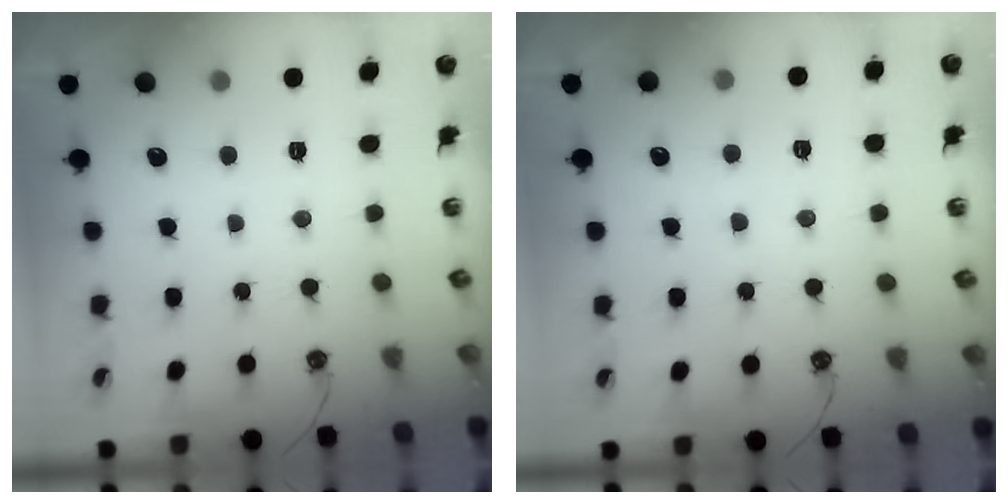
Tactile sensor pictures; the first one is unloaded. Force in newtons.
{"total": 1.5, "press": 1.4, "slide": 0.3}